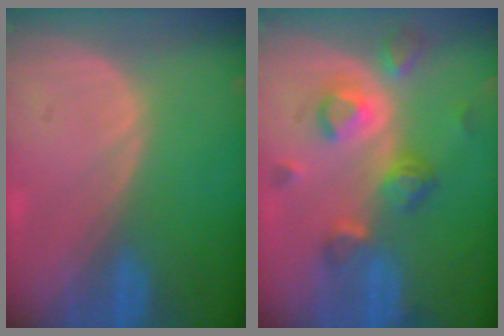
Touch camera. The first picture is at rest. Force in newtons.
{"total": 8.0, "press": 7.1, "slide": 3.7}